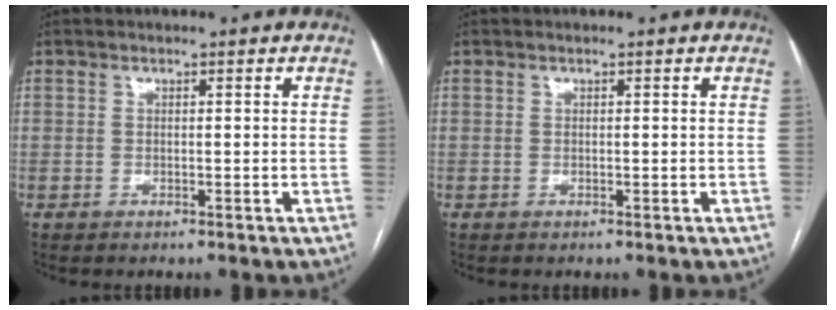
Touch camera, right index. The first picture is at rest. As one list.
[{"total": 0.0}]